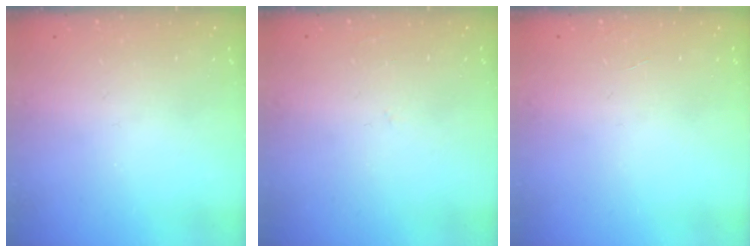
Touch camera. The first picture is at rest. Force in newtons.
{"total": 2.6, "press": 2.6, "slide": 0.2}
{"total": 0.0}